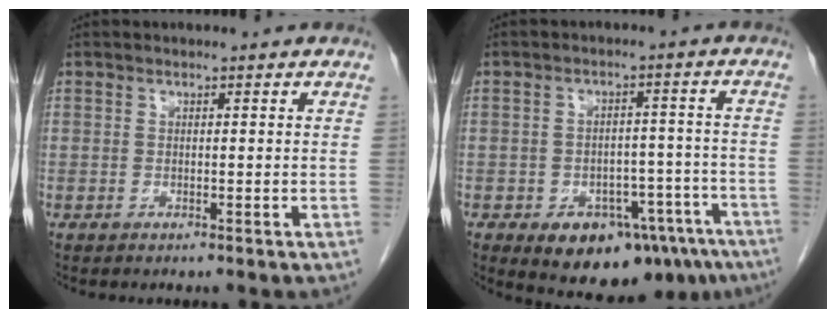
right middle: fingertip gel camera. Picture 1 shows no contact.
{"total": 14.8, "force": [-9.4, 7.9, 8.2], "torque": [-0.084, 0.025, -0.120]}